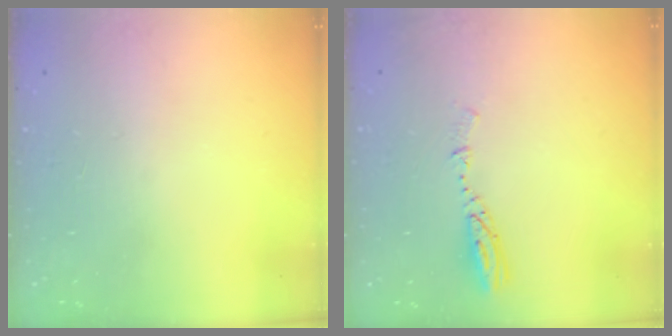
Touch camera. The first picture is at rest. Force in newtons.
{"total": 4.0, "press": 3.9, "slide": 0.2}